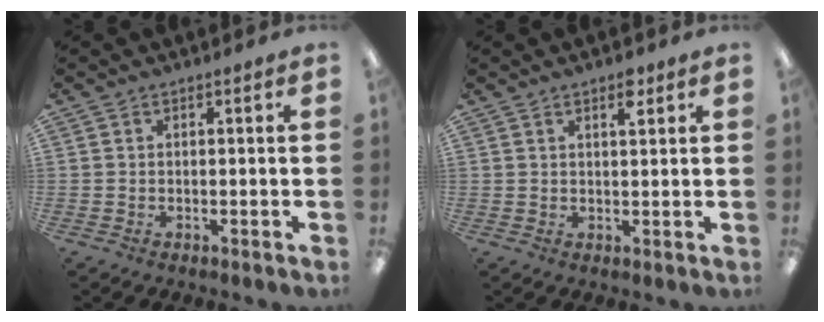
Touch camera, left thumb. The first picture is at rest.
{"total": 3.4, "force": [2.3, 1.2, 2.2], "torque": [-0.026, -0.008, 0.036]}